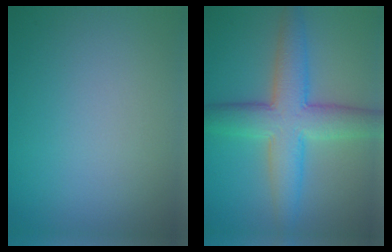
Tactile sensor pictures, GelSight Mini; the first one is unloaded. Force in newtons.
{"total": 7.3, "press": 7.3, "slide": 0.2}